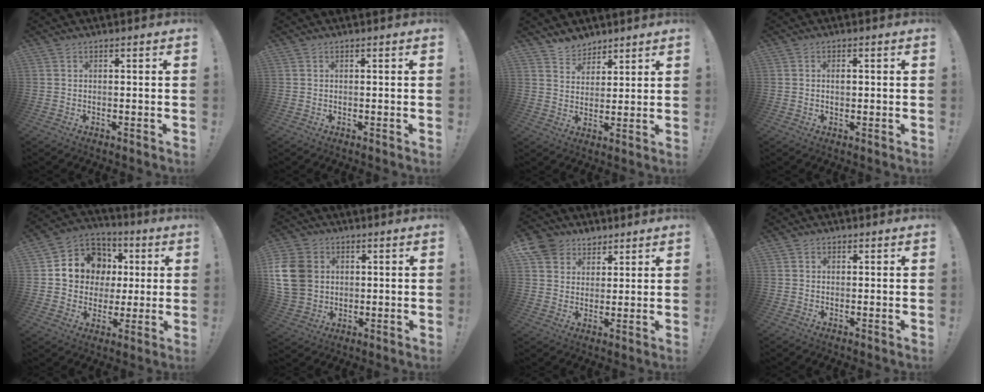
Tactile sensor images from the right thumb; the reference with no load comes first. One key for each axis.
{"total": 0.0}
{"total": 6.2, "fx": 5.3, "fy": 3.3, "fz": -0.1, "tx": -0.002, "ty": -0.044, "tz": 0.102}
{"total": 1.4, "fx": 0.0, "fy": 0.7, "fz": 1.3, "tx": -0.012, "ty": -0.001, "tz": -0.005}
{"total": 13.3, "fx": 3.3, "fy": 12.0, "fz": 4.8, "tx": -0.063, "ty": -0.014, "tz": 0.082}
{"total": 14.3, "fx": 2.1, "fy": 11.8, "fz": 7.8, "tx": -0.154, "ty": -0.003, "tz": 0.045}
{"total": 8.9, "fx": 5.3, "fy": 7.0, "fz": 1.6, "tx": -0.031, "ty": -0.036, "tz": 0.108}
{"total": 0.9, "fx": 0.3, "fy": 0.8, "fz": 0.2, "tx": 0.004, "ty": 0.000, "tz": 0.005}